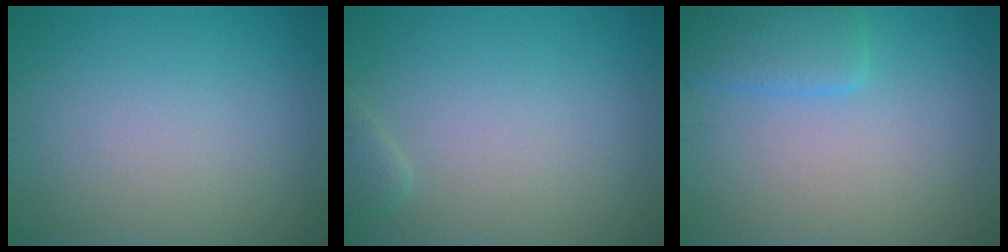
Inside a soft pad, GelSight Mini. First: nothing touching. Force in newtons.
{"total": 1.1, "press": 1.1, "slide": 0.1}
{"total": 3.0, "press": 3.0, "slide": 0.2}